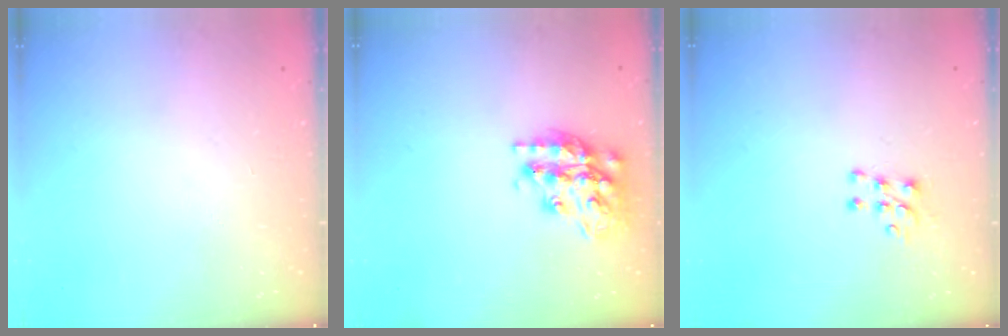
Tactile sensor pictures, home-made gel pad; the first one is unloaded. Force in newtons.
{"total": 19.3, "press": 19.3, "slide": 1.4}
{"total": 6.5, "press": 6.4, "slide": 0.7}